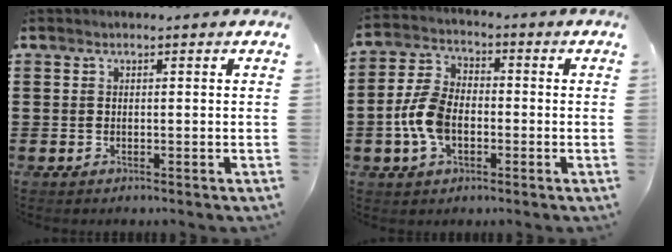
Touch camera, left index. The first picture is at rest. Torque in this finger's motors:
{"motor_torque": [1.48, 0.66, 0.70, 0.12]}